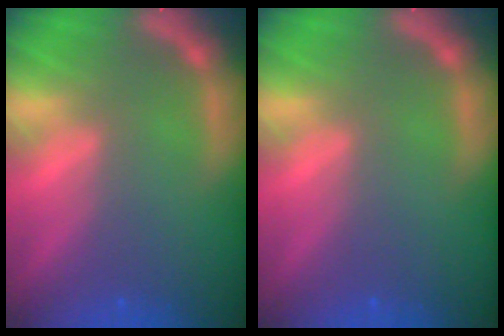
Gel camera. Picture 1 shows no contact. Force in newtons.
{"total": 0.0}